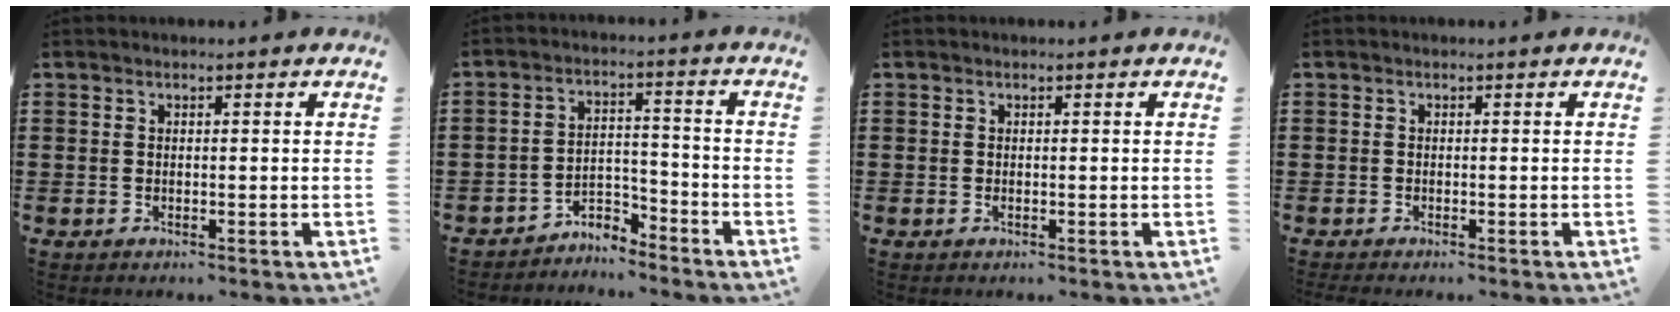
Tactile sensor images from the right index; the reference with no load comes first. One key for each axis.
{"total": 4.2, "fx": -4.1, "fy": 0.8, "fz": 0.4, "tx": -0.014, "ty": 0.009, "tz": -0.085}
{"total": 0.0}
{"total": 0.6, "fx": -0.6, "fy": 0.1, "fz": 0.0, "tx": 0.000, "ty": 0.001, "tz": -0.014}